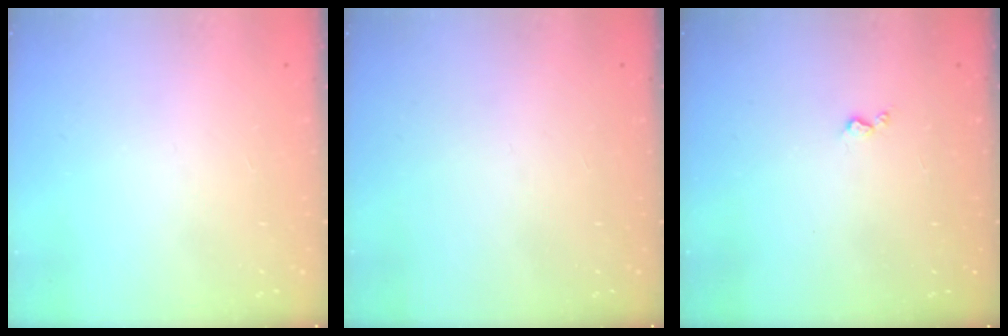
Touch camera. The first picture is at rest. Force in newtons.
{"total": 0.0}
{"total": 3.5, "press": 3.5, "slide": 0.6}